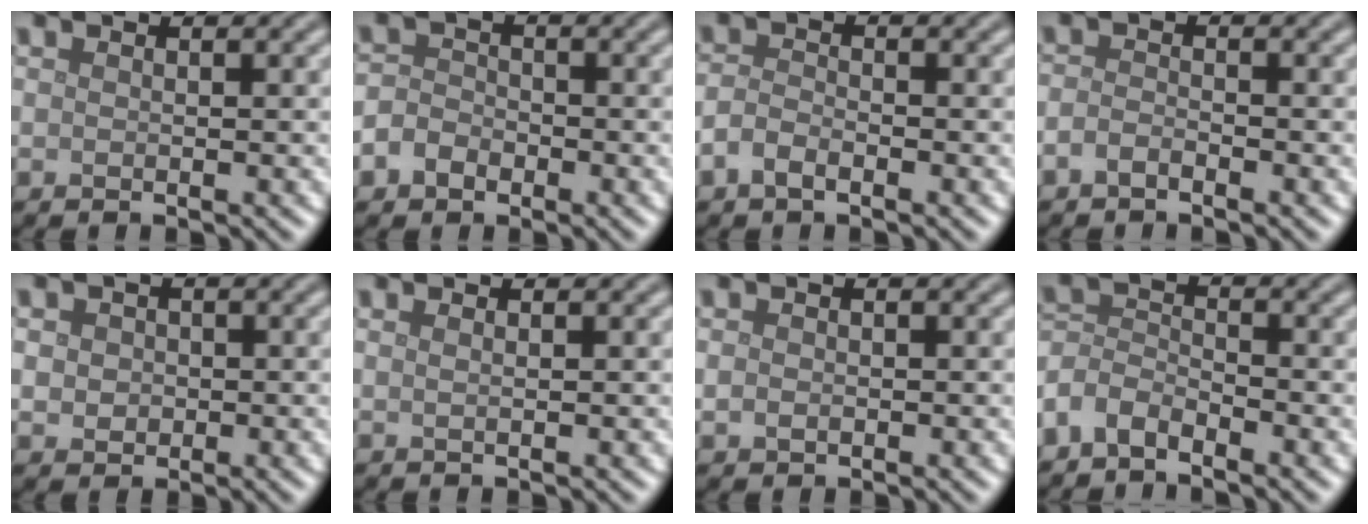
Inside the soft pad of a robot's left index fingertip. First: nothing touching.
{"total": 2.4, "force": [-1.1, 1.9, 1.0], "torque": [-0.011, 0.002, -0.029]}
{"total": 1.9, "force": [-1.0, 0.9, 1.3], "torque": [-0.027, 0.002, -0.025]}
{"total": 1.2, "force": [-0.9, 0.5, 0.7], "torque": [-0.016, 0.003, -0.022]}
{"total": 2.6, "force": [0.4, 2.3, 1.2], "torque": [-0.016, 0.011, 0.001]}
{"total": 0.9, "force": [0.5, 0.4, 0.7], "torque": [-0.006, -0.002, 0.001]}
{"total": 0.9, "force": [0.0, 0.7, 0.5], "torque": [-0.010, -0.002, 0.000]}
{"total": 3.1, "force": [-2.4, 1.5, 1.2], "torque": [-0.028, 0.004, -0.061]}